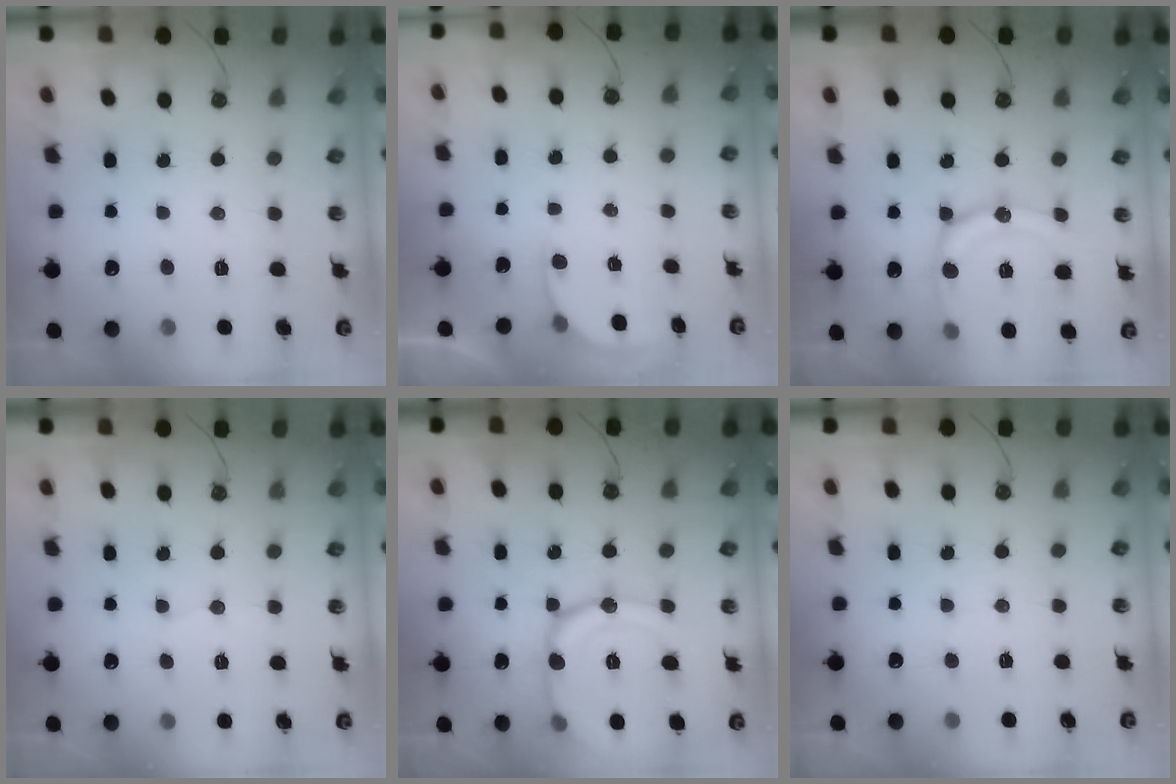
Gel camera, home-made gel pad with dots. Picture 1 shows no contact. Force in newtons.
{"total": 2.1, "press": 2.1, "slide": 0.2}
{"total": 17.0, "press": 16.7, "slide": 3.2}
{"total": 4.3, "press": 4.2, "slide": 0.4}
{"total": 18.3, "press": 18.2, "slide": 1.9}
{"total": 4.2, "press": 4.1, "slide": 0.6}